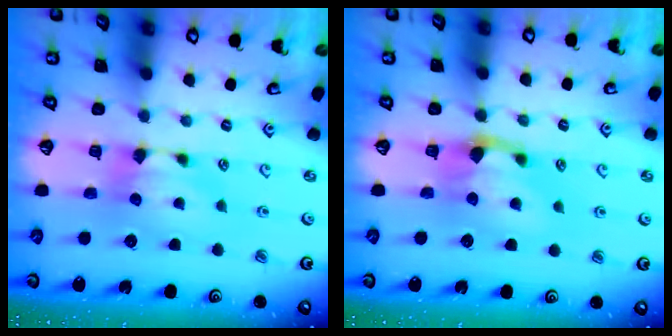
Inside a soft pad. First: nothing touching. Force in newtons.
{"total": 2.0, "press": 1.2, "slide": 1.5}